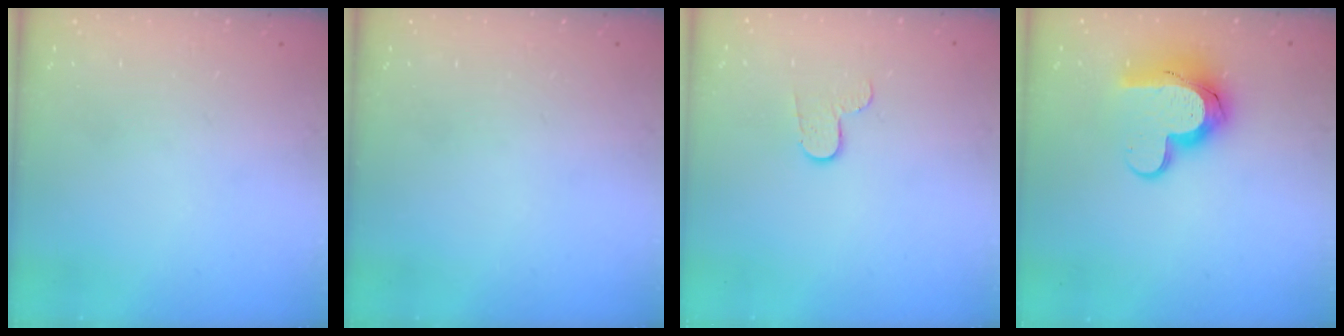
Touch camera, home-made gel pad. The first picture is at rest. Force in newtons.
{"total": 0.0}
{"total": 5.7, "press": 5.7, "slide": 0.5}
{"total": 12.2, "press": 12.2, "slide": 1.0}